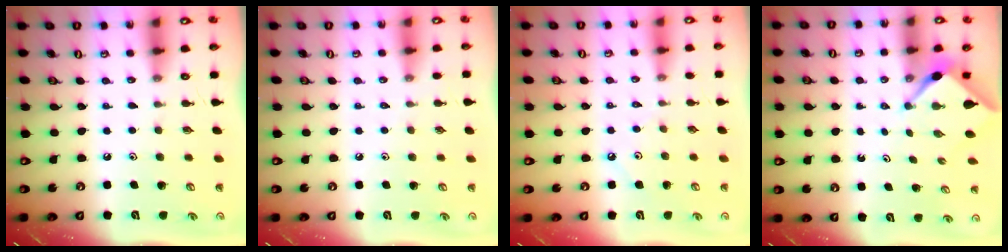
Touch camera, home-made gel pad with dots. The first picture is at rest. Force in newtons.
{"total": 1.9, "press": 1.8, "slide": 0.3}
{"total": 2.2, "press": 2.2, "slide": 0.3}
{"total": 2.3, "press": 2.3, "slide": 0.3}